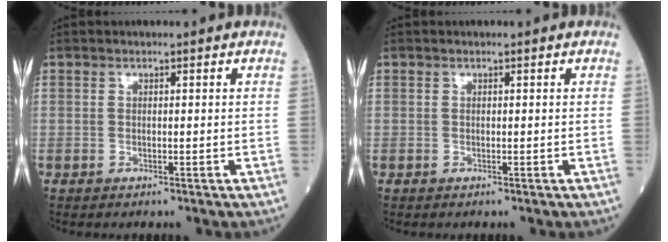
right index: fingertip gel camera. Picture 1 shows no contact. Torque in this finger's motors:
{"motor_torque": [0.00, 0.00, 0.00, -0.01]}